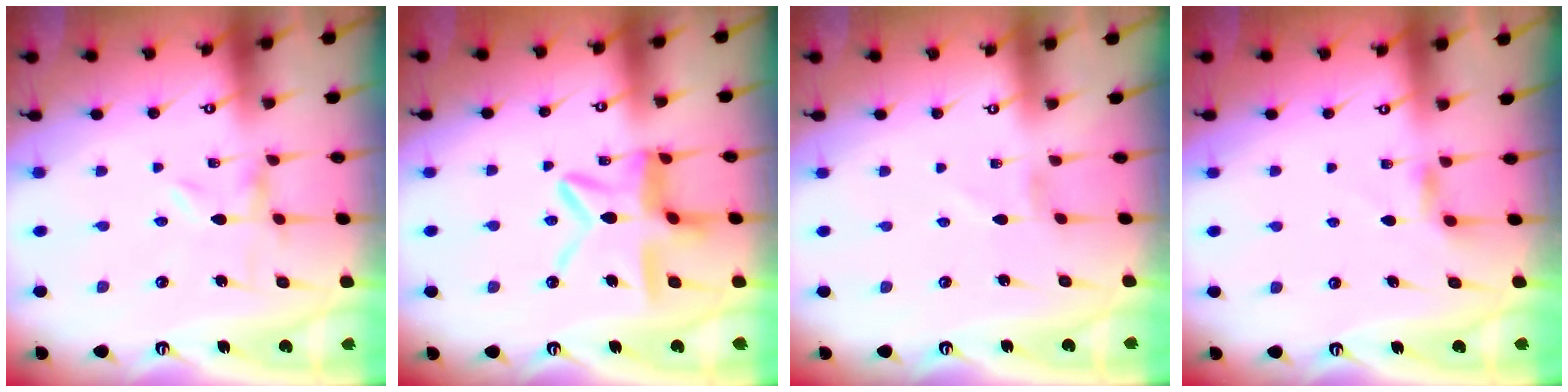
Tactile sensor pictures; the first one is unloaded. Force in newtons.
{"total": 13.2, "press": 13.1, "slide": 1.0}
{"total": 0.7, "press": 0.7, "slide": 0.2}
{"total": 4.4, "press": 4.3, "slide": 0.6}